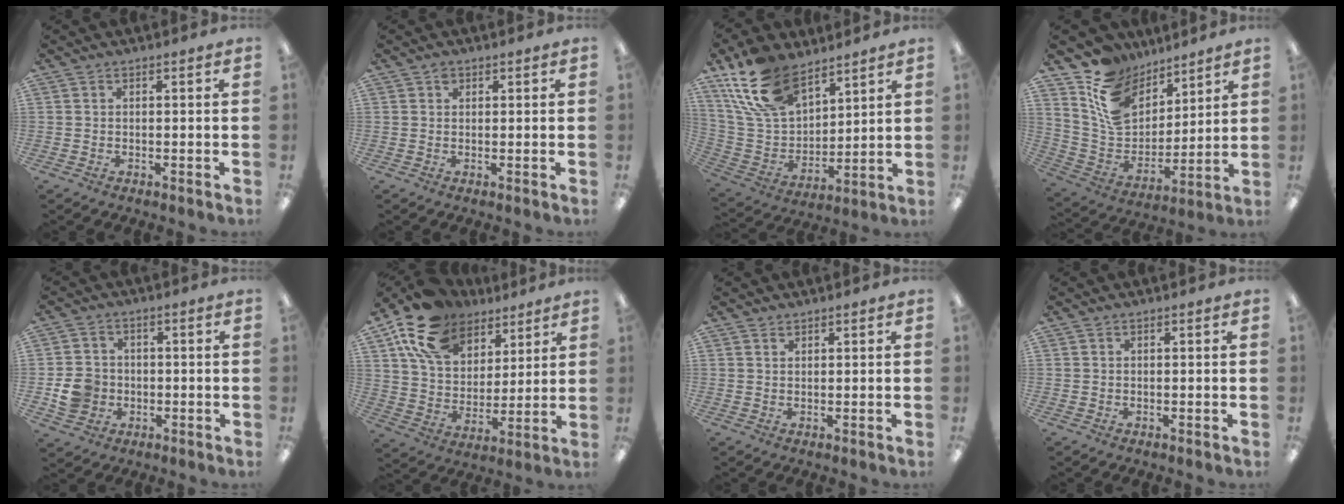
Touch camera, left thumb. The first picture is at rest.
{"total": 1.1, "force": [0.6, 0.8, 0.4], "torque": [-0.011, 0.002, 0.012]}
{"total": 18.2, "force": [12.2, 9.9, 9.2], "torque": [-0.210, -0.044, 0.231]}
{"total": 15.1, "force": [9.2, 10.0, 6.5], "torque": [-0.136, -0.053, 0.181]}
{"total": 7.1, "force": [-1.6, 6.5, 2.6], "torque": [-0.060, 0.013, -0.026]}
{"total": 16.4, "force": [11.2, 9.9, 6.7], "torque": [-0.147, -0.053, 0.213]}
{"total": 1.0, "force": [0.9, 0.4, 0.2], "torque": [-0.005, 0.000, 0.018]}
{"total": 0.0}